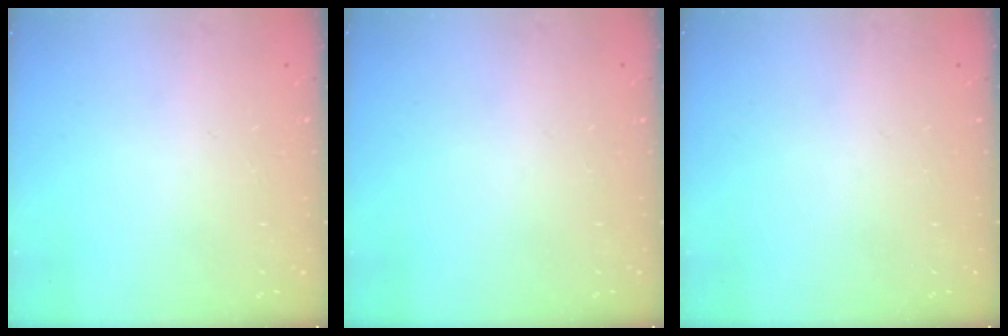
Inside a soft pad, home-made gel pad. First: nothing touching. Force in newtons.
{"total": 0.0}
{"total": 0.0}